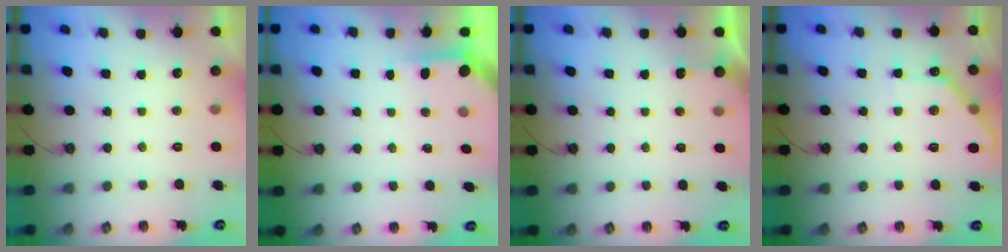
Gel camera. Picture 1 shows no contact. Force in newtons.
{"total": 3.3, "press": 3.3, "slide": 0.4}
{"total": 2.7, "press": 2.7, "slide": 0.2}
{"total": 10.0, "press": 10.0, "slide": 0.4}